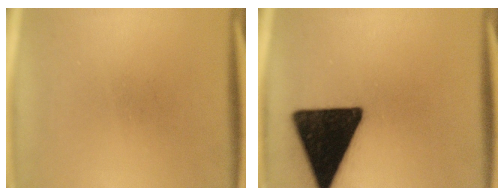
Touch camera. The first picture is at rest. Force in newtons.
{"total": 18.9}